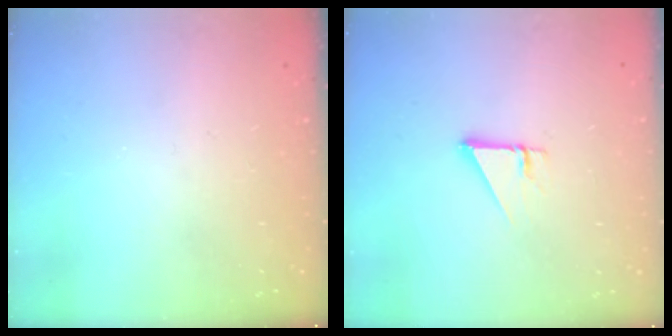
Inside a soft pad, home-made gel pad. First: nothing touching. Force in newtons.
{"total": 2.7, "press": 2.7, "slide": 0.1}